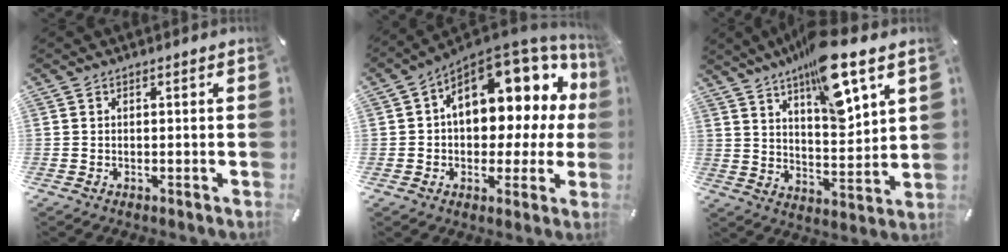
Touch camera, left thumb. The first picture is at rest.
{"total": 15.4, "force": [6.0, 9.8, 10.3], "torque": [-0.124, -0.062, 0.098]}
{"total": 15.1, "force": [10.5, 4.5, 9.9], "torque": [-0.156, -0.061, 0.175]}